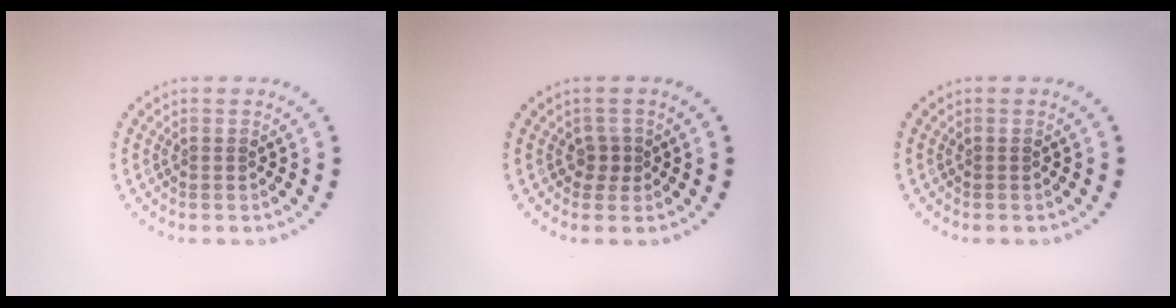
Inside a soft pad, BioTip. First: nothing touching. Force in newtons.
{"total": 1.4, "press": 1.1, "slide": 0.7}
{"total": 0.0}